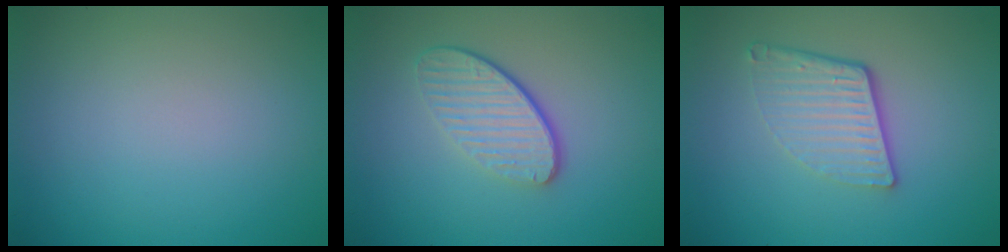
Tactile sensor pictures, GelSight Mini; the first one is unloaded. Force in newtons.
{"total": 3.8, "press": 2.8, "slide": 2.6}
{"total": 4.4, "press": 2.9, "slide": 3.3}